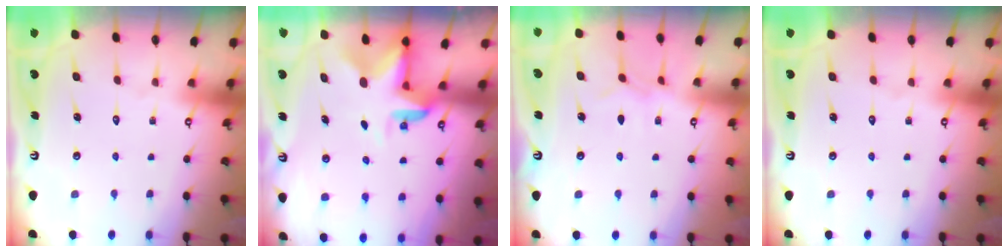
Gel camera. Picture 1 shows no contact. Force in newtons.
{"total": 3.0, "press": 3.0, "slide": 0.4}
{"total": 5.2, "press": 5.2, "slide": 0.6}
{"total": 0.0}